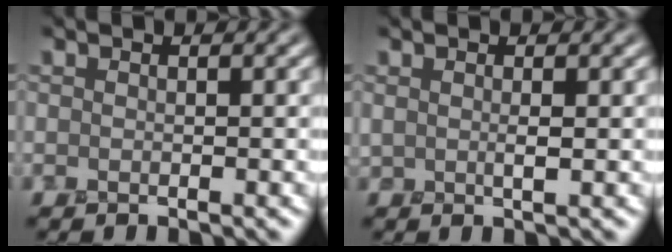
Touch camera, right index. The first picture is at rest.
{"total": 0.6, "force": [0.5, 0.1, 0.3], "torque": [-0.006, 0.002, 0.012]}